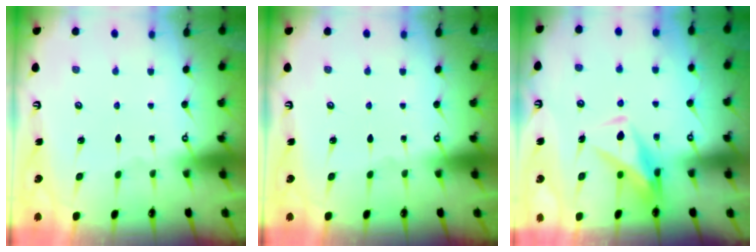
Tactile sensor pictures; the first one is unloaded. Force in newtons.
{"total": 0.0}
{"total": 8.8, "press": 8.7, "slide": 0.9}